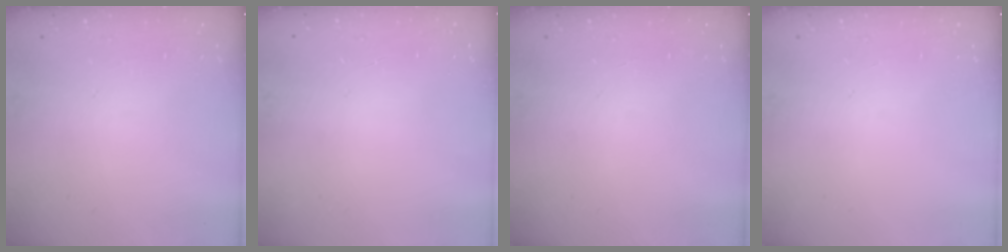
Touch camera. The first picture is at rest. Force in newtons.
{"total": 0.0}
{"total": 0.0}
{"total": 0.0}